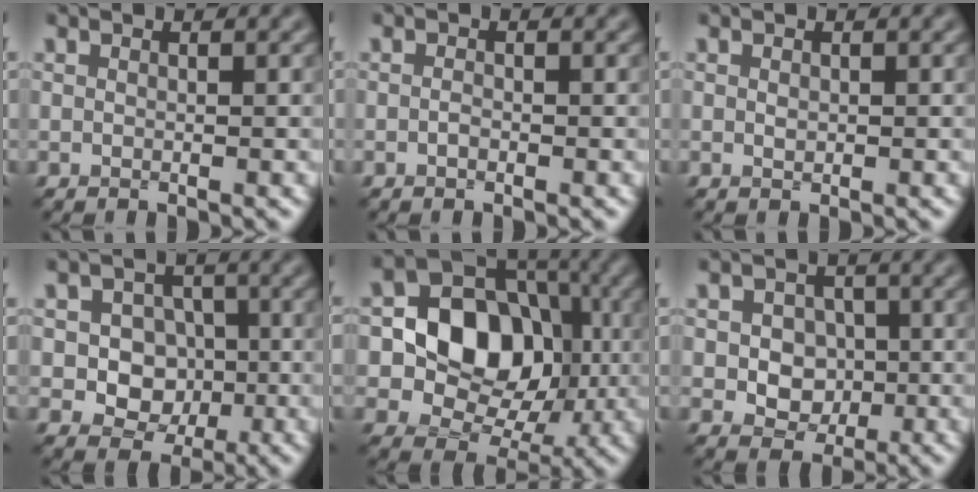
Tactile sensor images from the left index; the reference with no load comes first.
{"total": 0.7, "force": [-0.4, 0.4, 0.5], "torque": [-0.013, -0.001, -0.010]}
{"total": 0.6, "force": [0.0, 0.4, 0.4], "torque": [-0.011, -0.002, 0.000]}
{"total": 5.5, "force": [-0.4, 4.7, 2.7], "torque": [-0.023, 0.013, -0.029]}
{"total": 9.8, "force": [-0.2, 7.7, 6.1], "torque": [-0.094, 0.003, -0.019]}
{"total": 4.0, "force": [-0.3, 3.2, 2.3], "torque": [-0.028, 0.004, -0.016]}